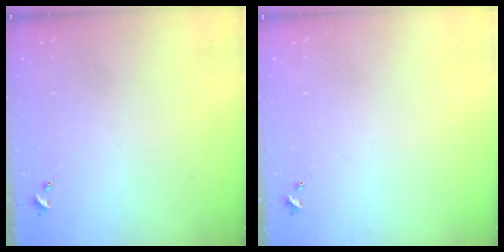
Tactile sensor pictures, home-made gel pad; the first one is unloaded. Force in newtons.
{"total": 0.0}